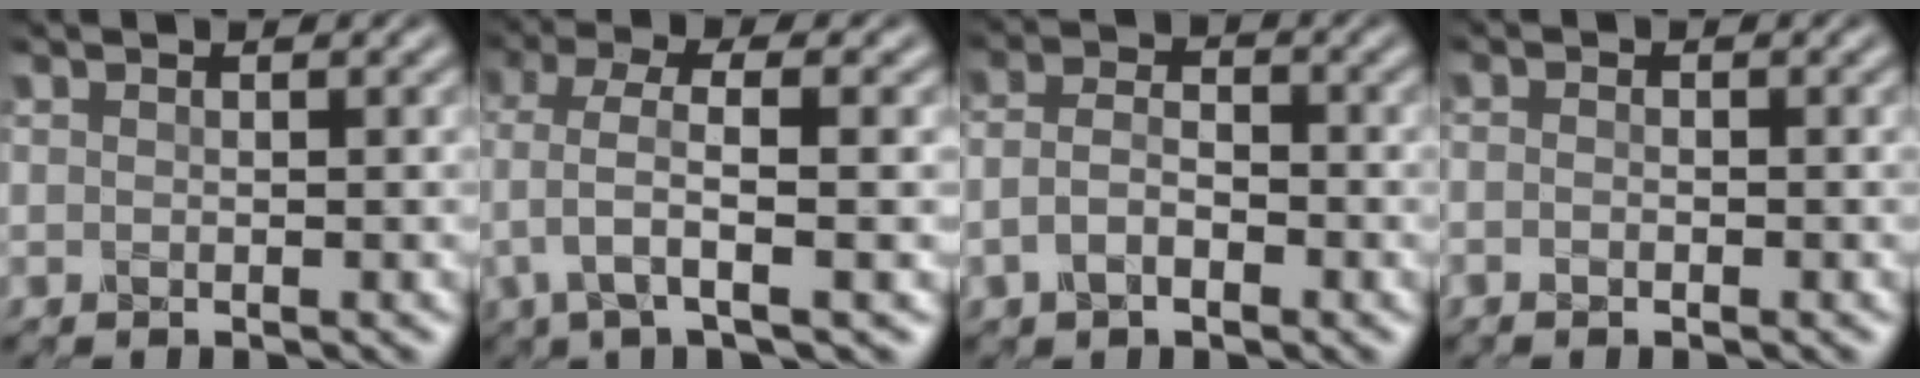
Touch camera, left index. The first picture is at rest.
{"total": 4.8, "force": [-0.3, 1.3, 4.6], "torque": [-0.097, 0.008, -0.007]}
{"total": 3.2, "force": [-1.2, 1.8, 2.3], "torque": [-0.050, 0.001, -0.030]}
{"total": 1.0, "force": [-0.5, 0.4, 0.8], "torque": [-0.014, -0.002, -0.010]}